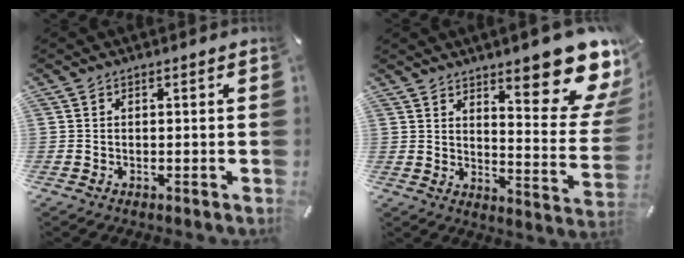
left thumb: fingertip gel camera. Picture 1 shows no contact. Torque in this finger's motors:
{"motor_torque": [2.59, 2.42, 1.38, -1.39, 0.21]}